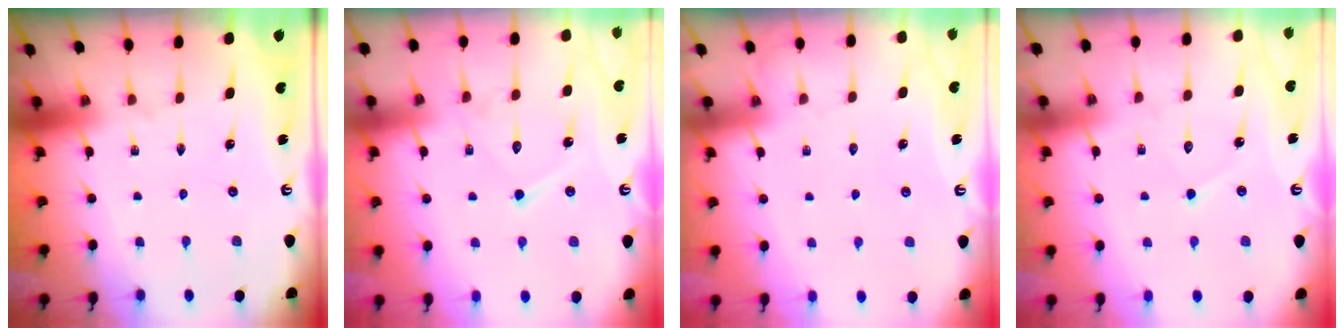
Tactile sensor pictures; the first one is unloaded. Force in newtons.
{"total": 11.7, "press": 11.7, "slide": 1.0}
{"total": 2.9, "press": 2.8, "slide": 0.4}
{"total": 5.4, "press": 5.4, "slide": 0.5}